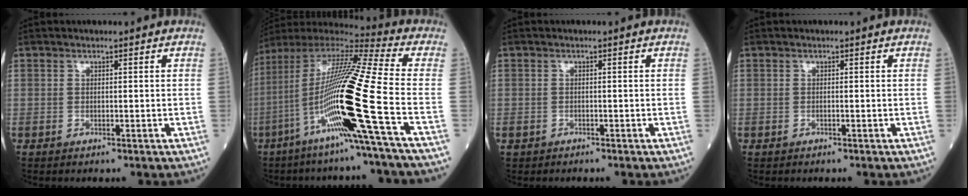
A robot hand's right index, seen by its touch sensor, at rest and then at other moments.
{"total": 22.8, "force": [-7.1, -1.1, 21.6], "torque": [-0.433, -0.023, -0.143]}
{"total": 0.8, "force": [-0.4, 0.7, 0.0], "torque": [-0.005, 0.003, -0.009]}
{"total": 0.0}